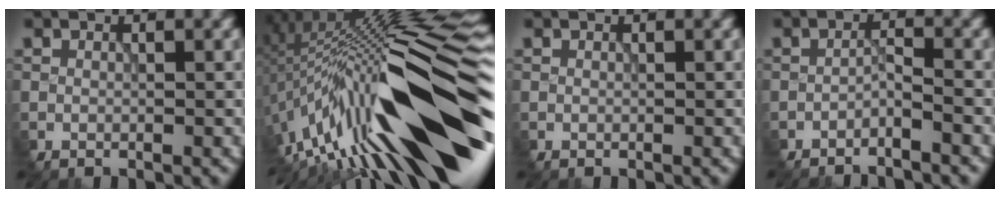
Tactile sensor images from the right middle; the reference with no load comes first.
{"total": 18.1, "force": [-4.3, 4.2, 17.1], "torque": [-0.255, 0.039, -0.086]}
{"total": 0.0}
{"total": 1.4, "force": [-1.3, -0.2, 0.4], "torque": [-0.006, 0.009, -0.029]}